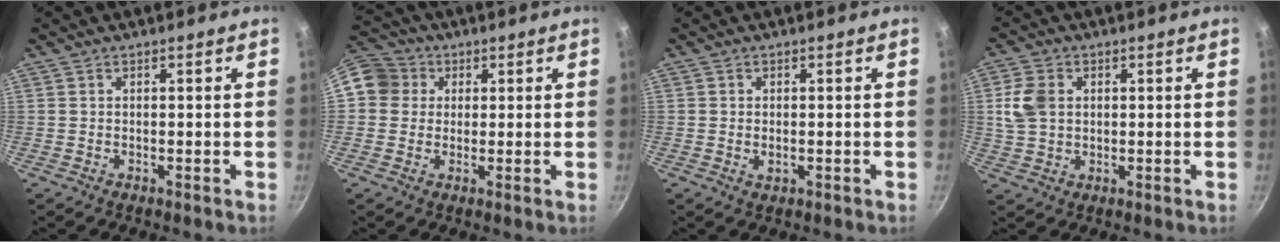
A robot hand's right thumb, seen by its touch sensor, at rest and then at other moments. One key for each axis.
{"total": 9.3, "fx": 1.8, "fy": 8.5, "fz": 3.3, "tx": -0.046, "ty": 0.020, "tz": 0.016}
{"total": 1.6, "fx": -0.2, "fy": 1.1, "fz": 1.2, "tx": -0.020, "ty": -0.001, "tz": -0.003}
{"total": 6.7, "fx": 1.2, "fy": 5.1, "fz": 4.2, "tx": -0.074, "ty": 0.002, "tz": 0.023}